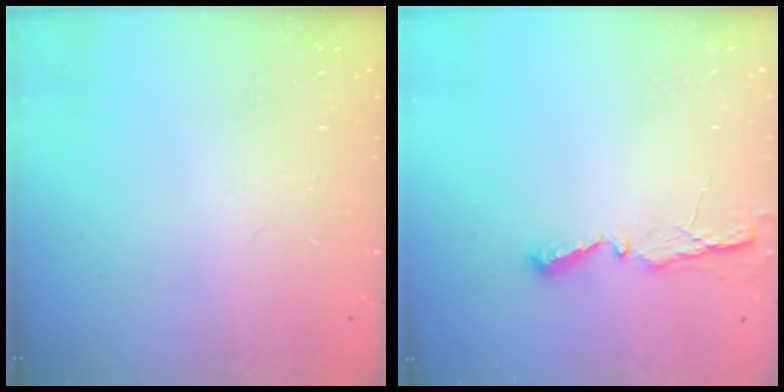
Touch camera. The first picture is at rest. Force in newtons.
{"total": 4.5, "press": 4.5, "slide": 0.4}